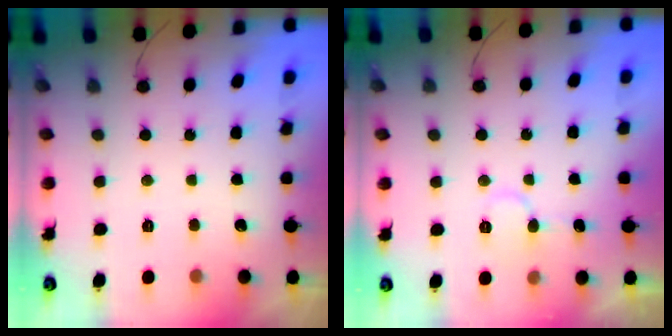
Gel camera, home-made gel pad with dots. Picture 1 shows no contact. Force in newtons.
{"total": 6.7, "press": 6.7, "slide": 0.1}